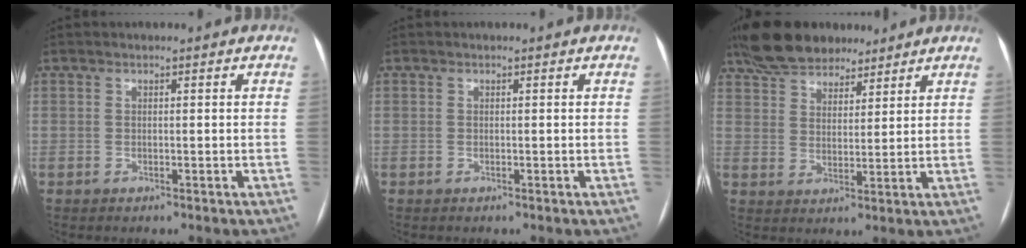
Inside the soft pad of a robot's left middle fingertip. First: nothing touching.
{"total": 0.0}
{"total": 11.7, "force": [9.5, 4.9, 4.7], "torque": [-0.083, 0.034, 0.167]}